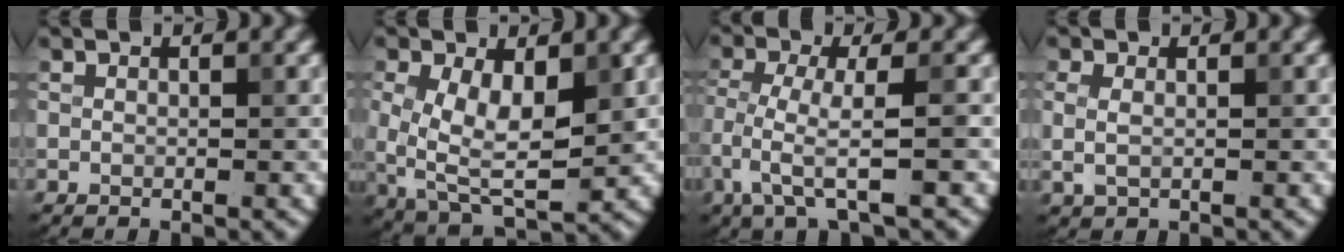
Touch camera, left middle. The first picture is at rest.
{"total": 7.1, "force": [0.5, 3.6, 6.1], "torque": [-0.119, -0.007, 0.011]}
{"total": 4.4, "force": [-2.0, 0.7, 3.8], "torque": [-0.076, -0.005, -0.045]}
{"total": 1.6, "force": [0.1, 1.0, 1.3], "torque": [-0.028, -0.001, 0.002]}